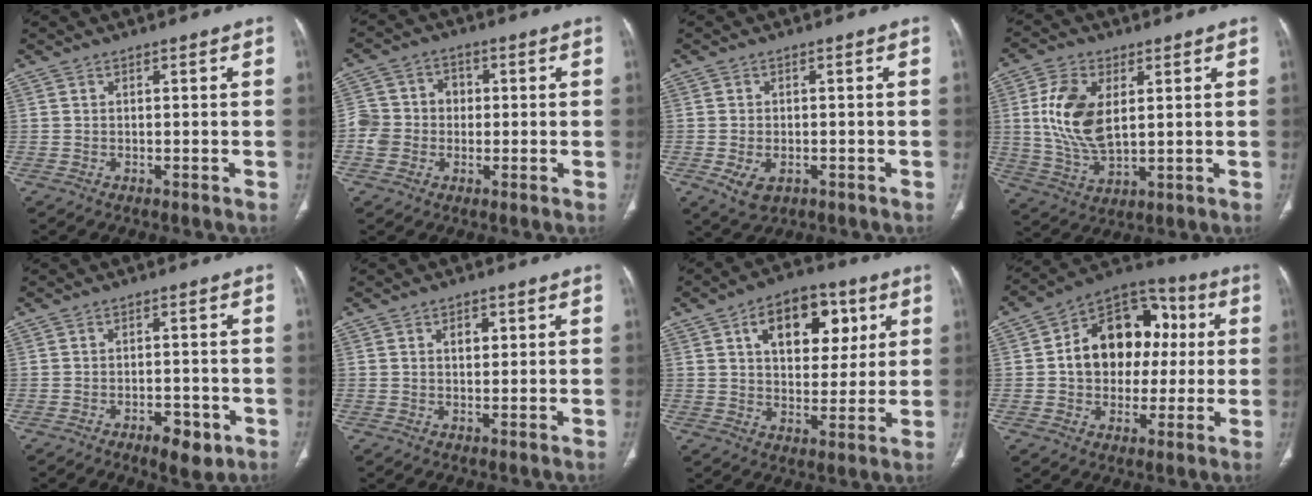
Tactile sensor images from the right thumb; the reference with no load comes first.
{"total": 7.5, "force": [-0.9, 6.9, 2.7], "torque": [-0.027, 0.026, -0.024]}
{"total": 4.7, "force": [-1.6, 3.0, 3.2], "torque": [-0.058, 0.001, -0.017]}
{"total": 12.5, "force": [2.5, 6.9, 10.2], "torque": [-0.202, -0.013, 0.054]}
{"total": 5.6, "force": [-2.8, 2.6, 4.0], "torque": [-0.047, 0.010, -0.036]}
{"total": 2.8, "force": [0.9, 1.9, 1.9], "torque": [-0.017, -0.001, 0.013]}
{"total": 15.8, "force": [5.8, 9.6, 11.1], "torque": [-0.118, -0.004, 0.090]}
{"total": 18.3, "force": [1.7, 13.6, 12.1], "torque": [-0.131, 0.030, 0.020]}